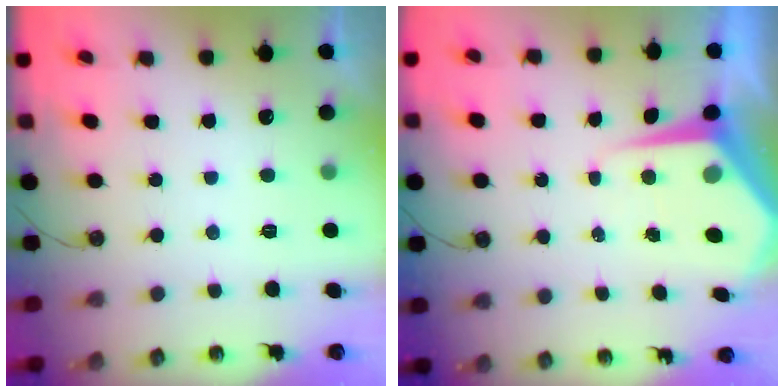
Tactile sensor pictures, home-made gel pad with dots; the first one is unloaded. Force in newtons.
{"total": 7.2, "press": 7.2, "slide": 0.3}